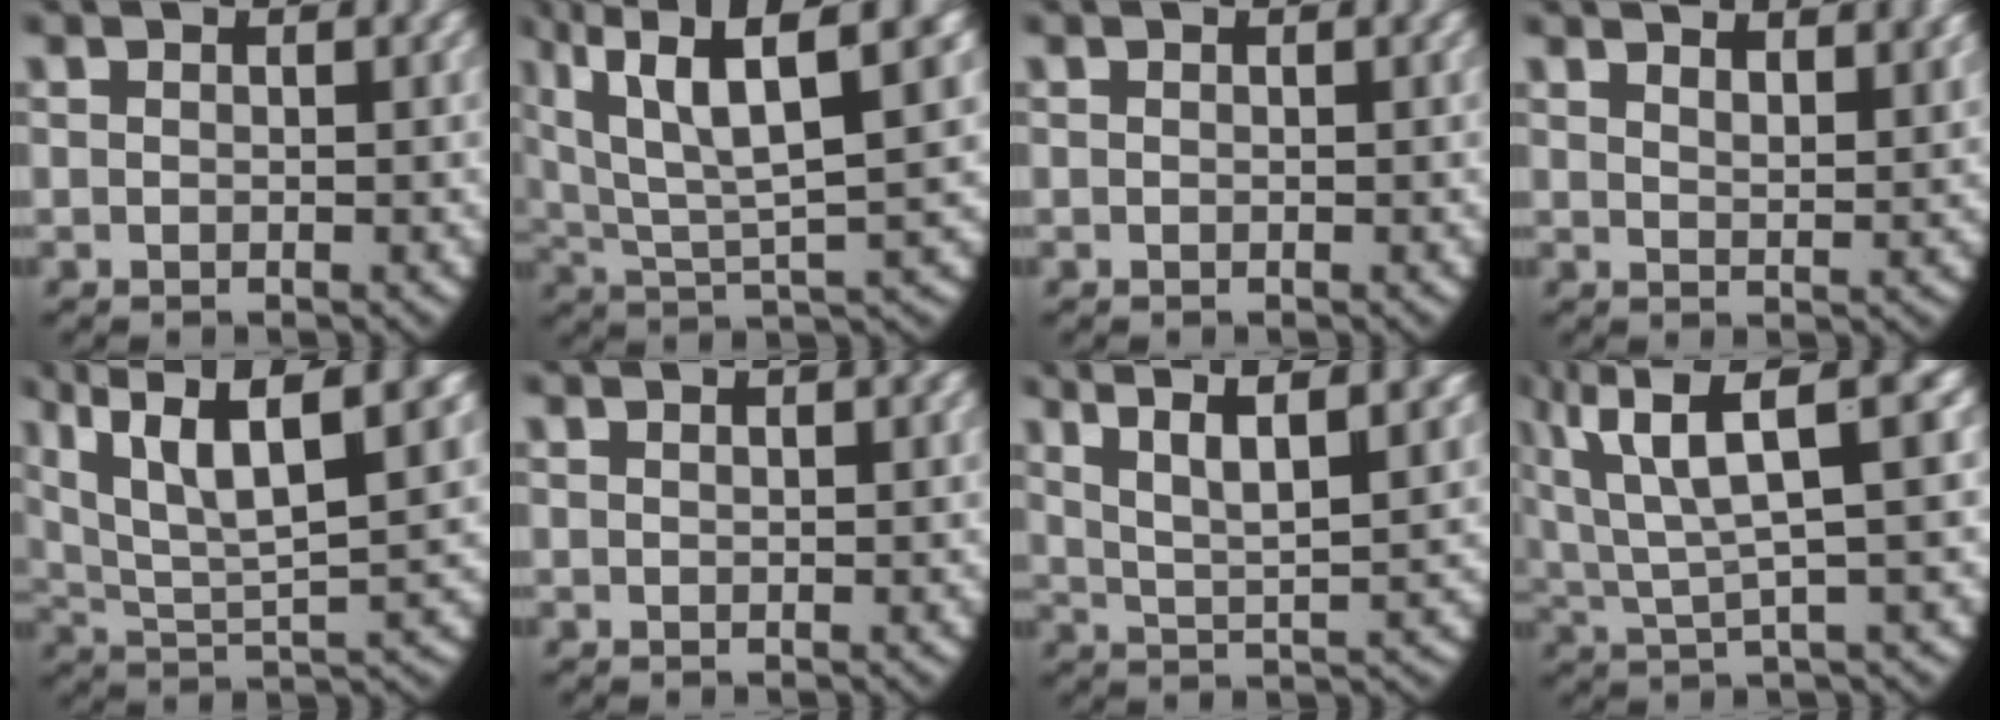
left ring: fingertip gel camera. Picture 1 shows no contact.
{"total": 9.5, "force": [3.4, 4.5, 7.7], "torque": [-0.147, -0.009, 0.069]}
{"total": 0.0}
{"total": 3.2, "force": [2.8, 0.4, 1.4], "torque": [-0.025, -0.008, 0.051]}
{"total": 8.6, "force": [3.4, 4.3, 6.7], "torque": [-0.142, -0.019, 0.068]}
{"total": 0.7, "force": [0.5, -0.4, 0.2], "torque": [-0.003, -0.002, 0.013]}
{"total": 7.8, "force": [4.1, 3.6, 5.6], "torque": [-0.094, 0.007, 0.060]}
{"total": 8.4, "force": [3.2, 3.4, 7.0], "torque": [-0.135, -0.004, 0.063]}